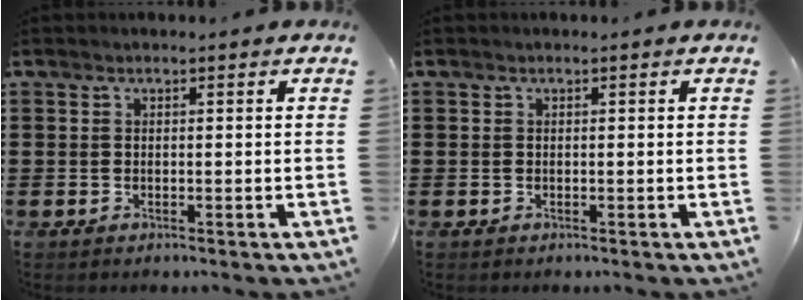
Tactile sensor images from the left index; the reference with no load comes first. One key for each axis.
{"total": 0.0}